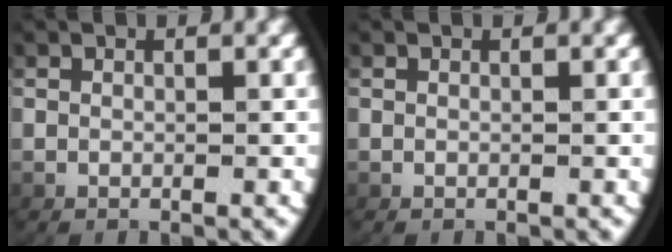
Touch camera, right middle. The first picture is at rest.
{"total": 0.0}